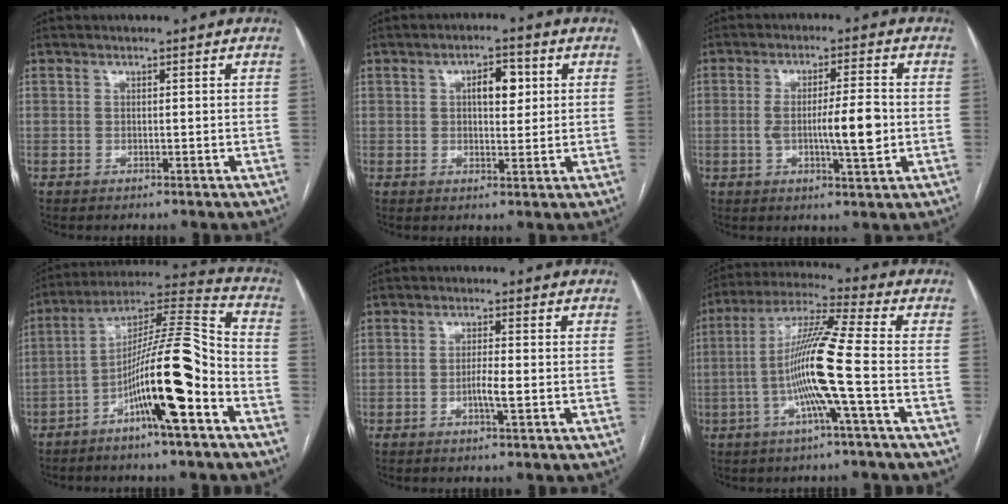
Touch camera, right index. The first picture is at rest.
{"total": 4.7, "force": [1.4, 2.1, 4.0], "torque": [-0.061, 0.010, 0.021]}
{"total": 7.8, "force": [-0.8, 0.9, 7.8], "torque": [-0.128, 0.002, -0.011]}
{"total": 16.2, "force": [-6.5, 1.0, 14.8], "torque": [-0.264, 0.014, -0.111]}
{"total": 2.8, "force": [-0.8, 0.0, 2.7], "torque": [-0.053, -0.002, -0.014]}
{"total": 12.5, "force": [-2.7, -1.3, 12.1], "torque": [-0.232, 0.007, -0.059]}